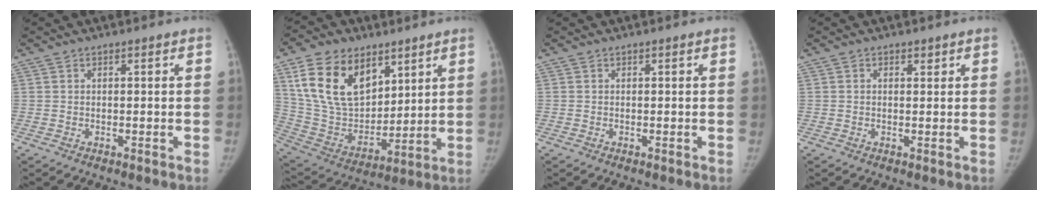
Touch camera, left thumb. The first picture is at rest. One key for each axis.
{"total": 19.4, "fx": 9.6, "fy": 12.4, "fz": 11.5, "tx": -0.178, "ty": -0.041, "tz": 0.193}
{"total": 0.0}
{"total": 0.9, "fx": 0.5, "fy": 0.6, "fz": 0.5, "tx": -0.002, "ty": -0.002, "tz": 0.006}